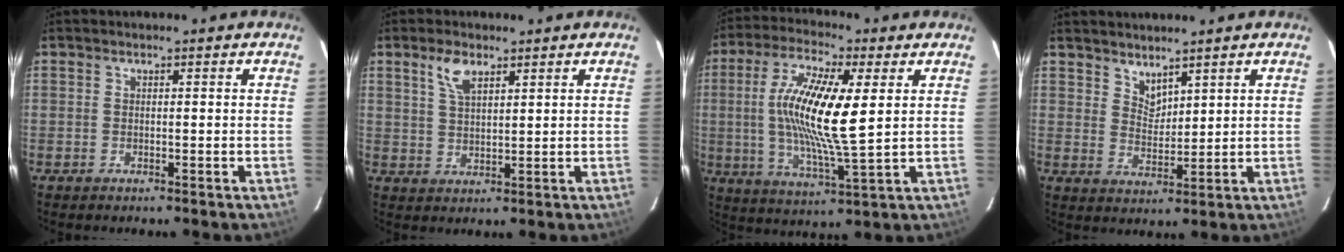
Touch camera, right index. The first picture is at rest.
{"total": 4.8, "force": [2.9, 2.1, 3.2], "torque": [-0.063, 0.007, 0.058]}
{"total": 15.9, "force": [2.4, 3.3, 15.3], "torque": [-0.290, 0.001, 0.038]}
{"total": 4.0, "force": [3.4, 1.6, 1.1], "torque": [-0.015, -0.004, 0.064]}